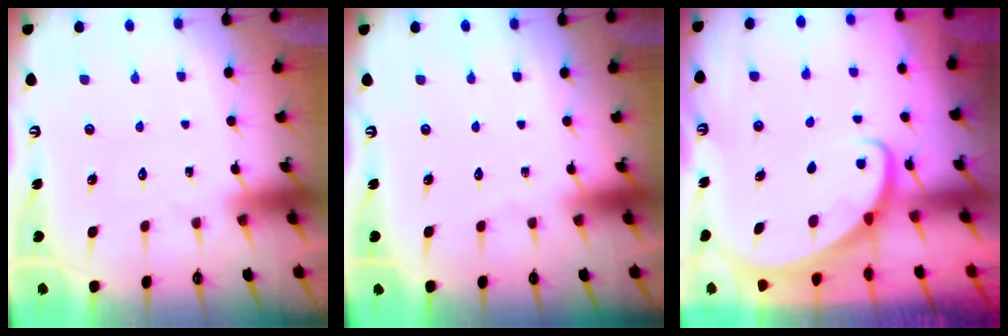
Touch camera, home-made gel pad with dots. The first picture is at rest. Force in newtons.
{"total": 0.0}
{"total": 2.4, "press": 2.4, "slide": 0.2}